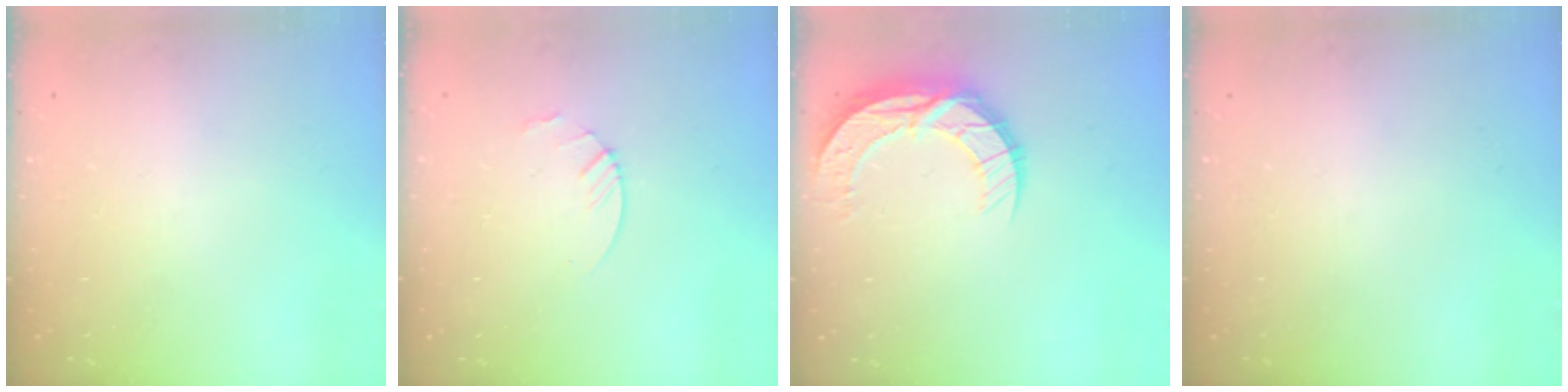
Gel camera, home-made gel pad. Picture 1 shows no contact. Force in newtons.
{"total": 3.0, "press": 2.9, "slide": 0.3}
{"total": 10.6, "press": 10.6, "slide": 0.7}
{"total": 0.0}